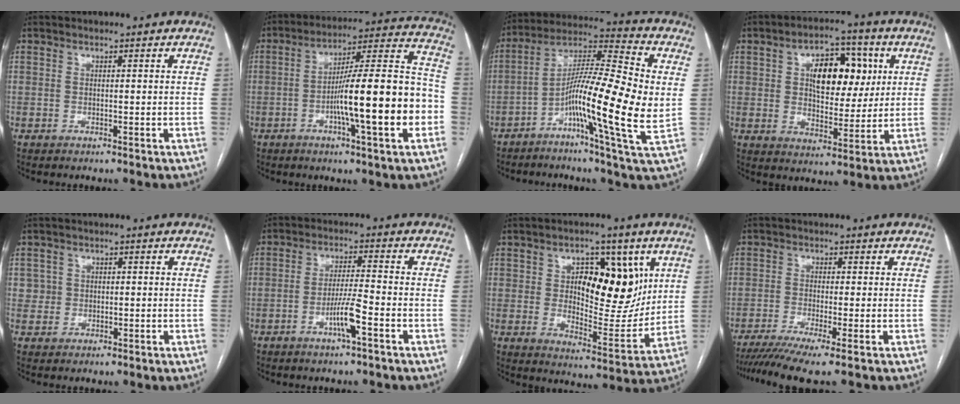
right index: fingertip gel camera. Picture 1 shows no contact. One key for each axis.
{"total": 18.9, "fx": -4.7, "fy": 1.3, "fz": 18.3, "tx": -0.268, "ty": 0.017, "tz": -0.070}
{"total": 17.6, "fx": -2.0, "fy": 0.9, "fz": 17.4, "tx": -0.304, "ty": 0.010, "tz": -0.048}
{"total": 11.7, "fx": 3.2, "fy": 6.3, "fz": 9.4, "tx": -0.146, "ty": 0.022, "tz": 0.053}
{"total": 2.1, "fx": 0.1, "fy": 2.1, "fz": -0.1, "tx": 0.011, "ty": 0.009, "tz": 0.000}
{"total": 5.5, "fx": -2.6, "fy": -0.1, "fz": 4.8, "tx": -0.093, "ty": -0.002, "tz": -0.049}
{"total": 14.1, "fx": 4.5, "fy": 6.5, "fz": 11.7, "tx": -0.161, "ty": 0.007, "tz": 0.081}
{"total": 8.1, "fx": -6.1, "fy": -0.6, "fz": 5.3, "tx": -0.084, "ty": -0.013, "tz": -0.099}